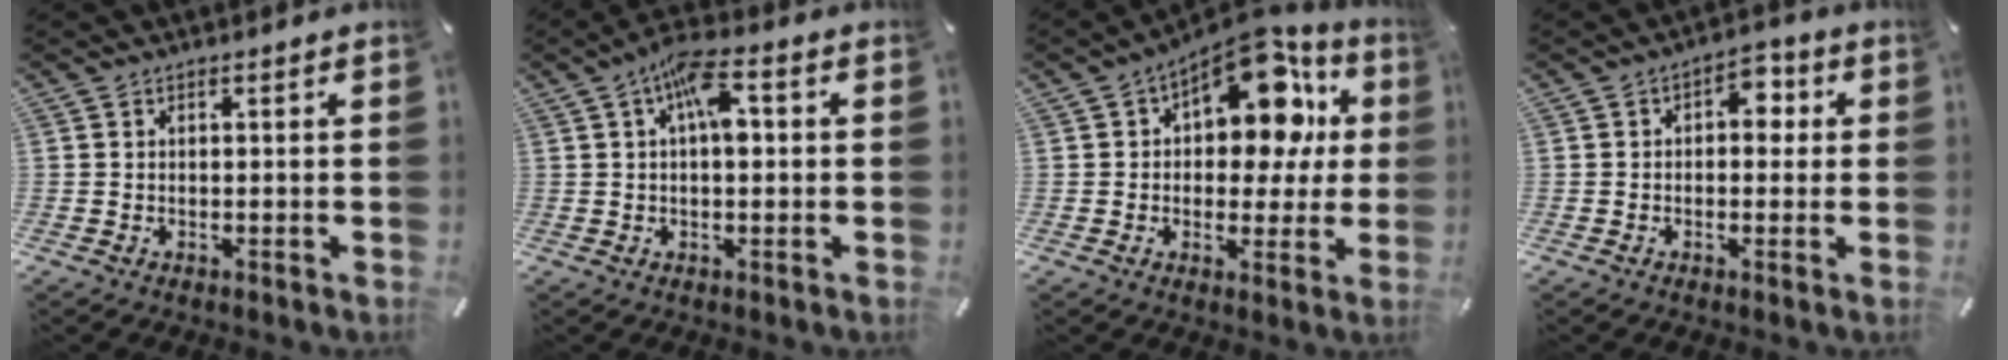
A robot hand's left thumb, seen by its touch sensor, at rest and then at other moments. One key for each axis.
{"total": 8.4, "fx": 1.5, "fy": 3.8, "fz": 7.3, "tx": -0.116, "ty": 0.007, "tz": 0.022}
{"total": 16.9, "fx": 7.7, "fy": 10.1, "fz": 11.1, "tx": -0.155, "ty": -0.050, "tz": 0.134}
{"total": 5.0, "fx": 0.2, "fy": 3.3, "fz": 3.8, "tx": -0.035, "ty": 0.001, "tz": -0.009}